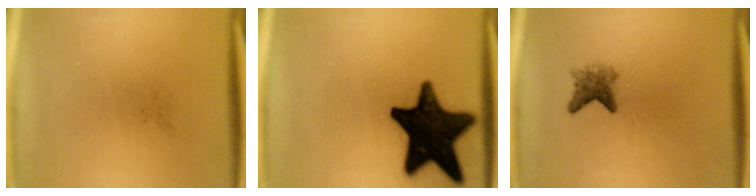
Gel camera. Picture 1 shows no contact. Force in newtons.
{"total": 19.7}
{"total": 2.9}